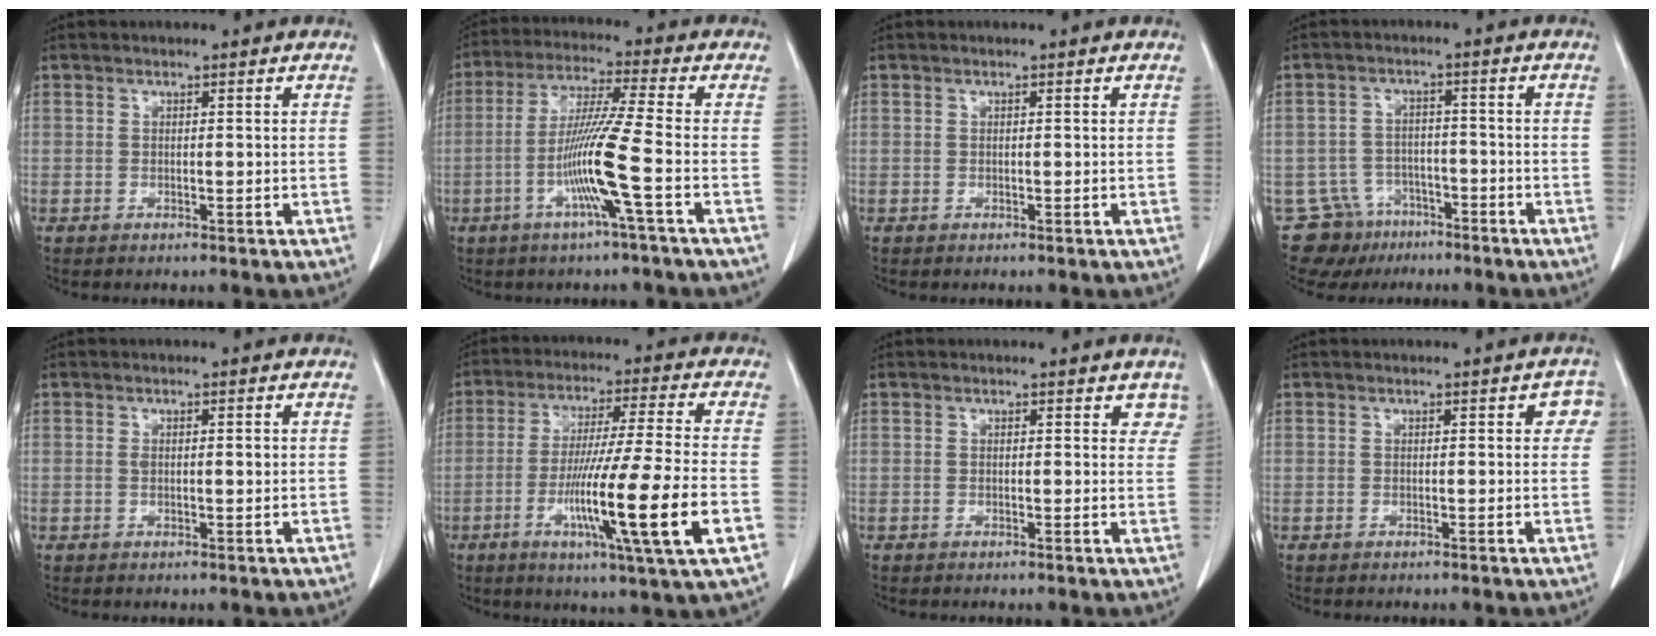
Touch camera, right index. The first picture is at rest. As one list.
[{"total": 10.4, "force": [-3.3, -1.8, 9.7], "torque": [-0.190, -0.009, -0.068]}, {"total": 0.0}, {"total": 8.0, "force": [-5.5, 5.7, 0.4], "torque": [-0.005, 0.021, -0.084]}, {"total": 1.9, "force": [0.2, 0.7, 1.8], "torque": [-0.035, 0.004, 0.005]}, {"total": 17.0, "force": [-5.0, -1.0, 16.2], "torque": [-0.287, -0.024, -0.088]}, {"total": 3.2, "force": [2.6, 1.7, 1.0], "torque": [0.013, -0.001, 0.011]}, {"total": 2.5, "force": [0.8, 1.4, 2.0], "torque": [-0.008, 0.012, 0.002]}]